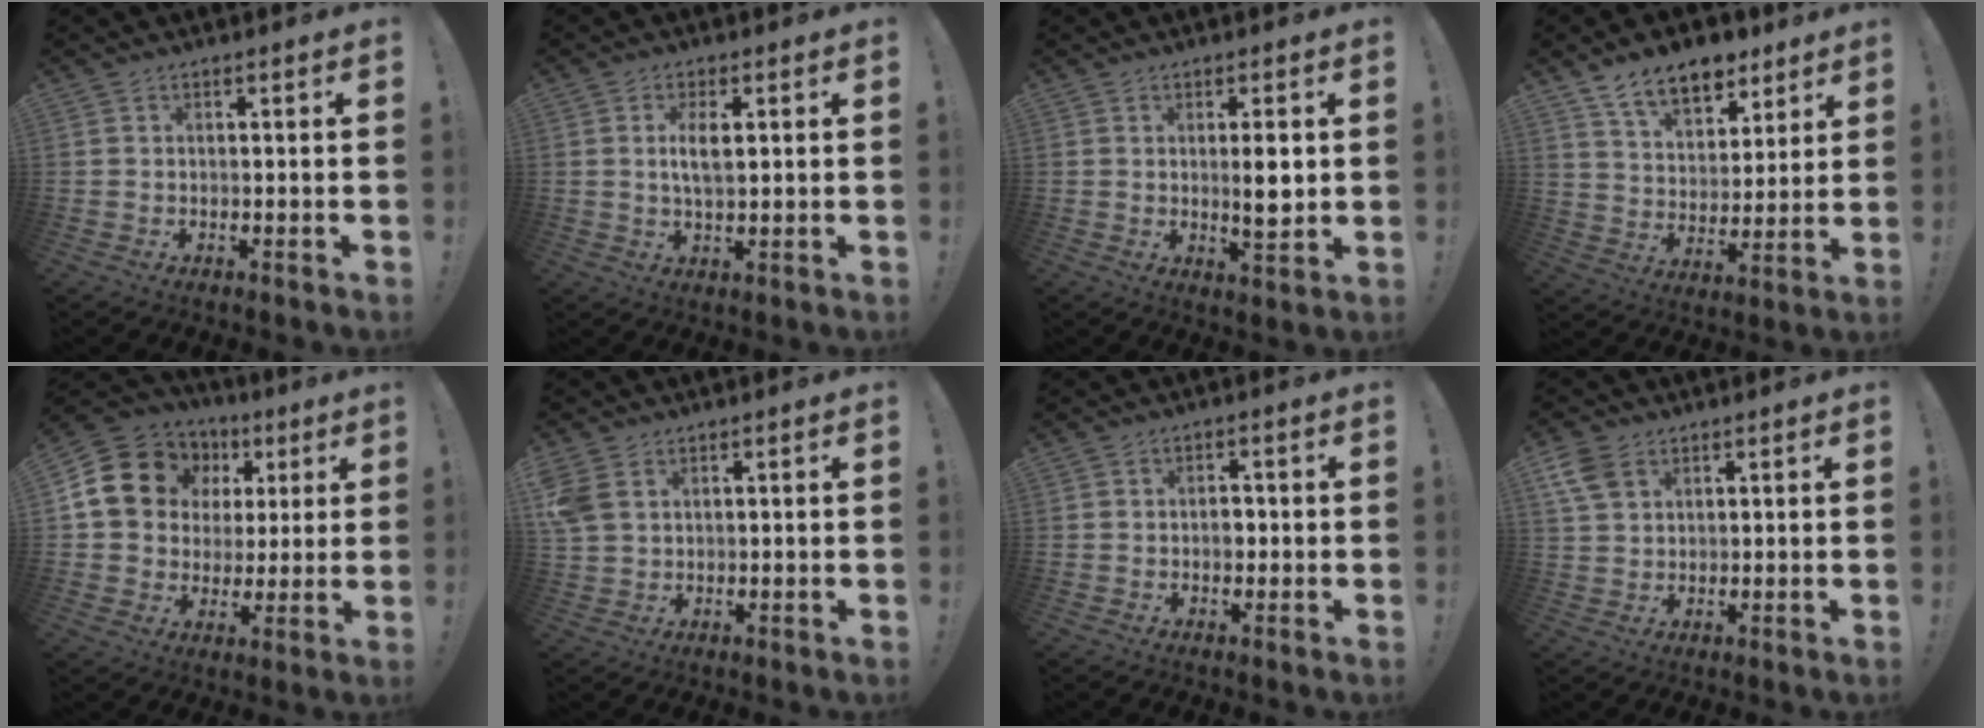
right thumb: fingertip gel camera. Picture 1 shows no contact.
{"total": 5.5, "force": [1.0, 2.3, 4.9], "torque": [-0.084, -0.004, 0.011]}
{"total": 5.6, "force": [0.6, 1.6, 5.3], "torque": [-0.080, -0.008, 0.007]}
{"total": 13.3, "force": [9.2, 7.5, 5.9], "torque": [-0.090, -0.054, 0.171]}
{"total": 16.7, "force": [5.7, 13.9, 7.3], "torque": [-0.116, -0.016, 0.129]}
{"total": 6.0, "force": [2.4, 4.1, 3.6], "torque": [-0.076, 0.000, 0.052]}
{"total": 2.9, "force": [-0.8, 2.1, 1.8], "torque": [-0.027, 0.008, -0.015]}
{"total": 6.6, "force": [3.4, 4.4, 3.6], "torque": [-0.073, -0.006, 0.067]}